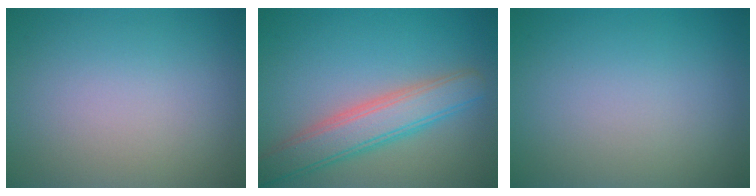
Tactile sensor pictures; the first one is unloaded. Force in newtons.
{"total": 5.1, "press": 5.1, "slide": 0.6}
{"total": 0.0}